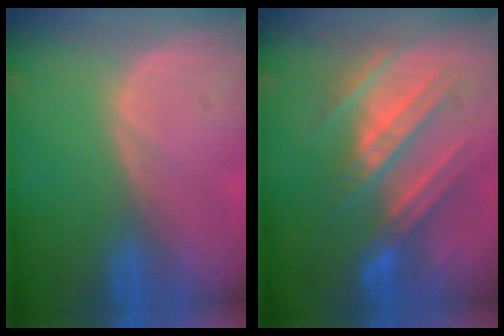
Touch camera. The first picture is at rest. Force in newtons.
{"total": 8.9, "press": 8.9, "slide": 0.6}